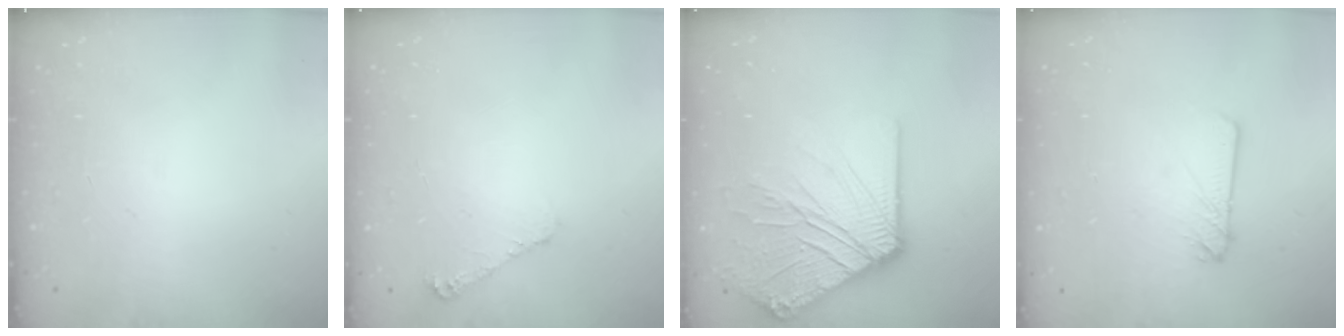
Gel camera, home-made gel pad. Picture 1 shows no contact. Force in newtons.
{"total": 5.3, "press": 5.2, "slide": 0.8}
{"total": 13.7, "press": 13.6, "slide": 2.1}
{"total": 2.9, "press": 2.9, "slide": 0.4}